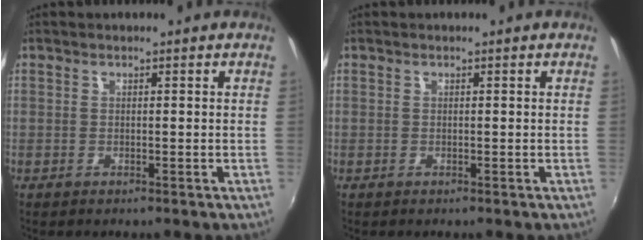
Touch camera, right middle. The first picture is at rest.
{"total": 0.0}